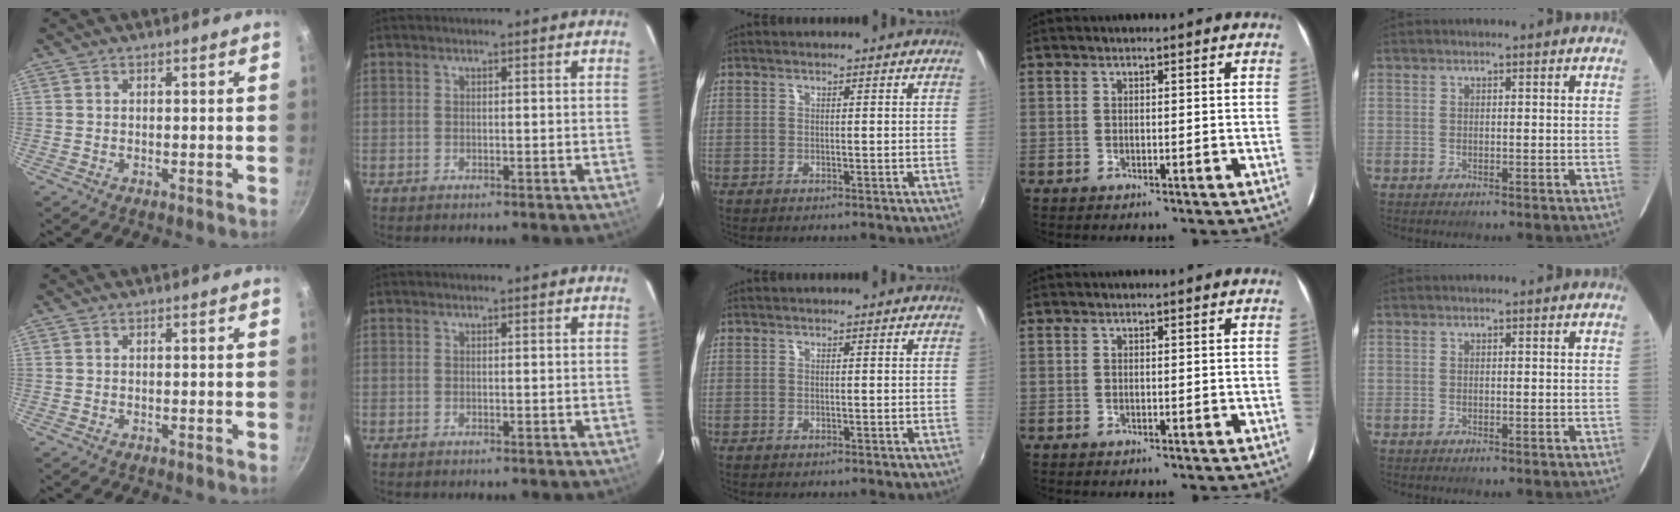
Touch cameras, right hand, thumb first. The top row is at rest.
{}